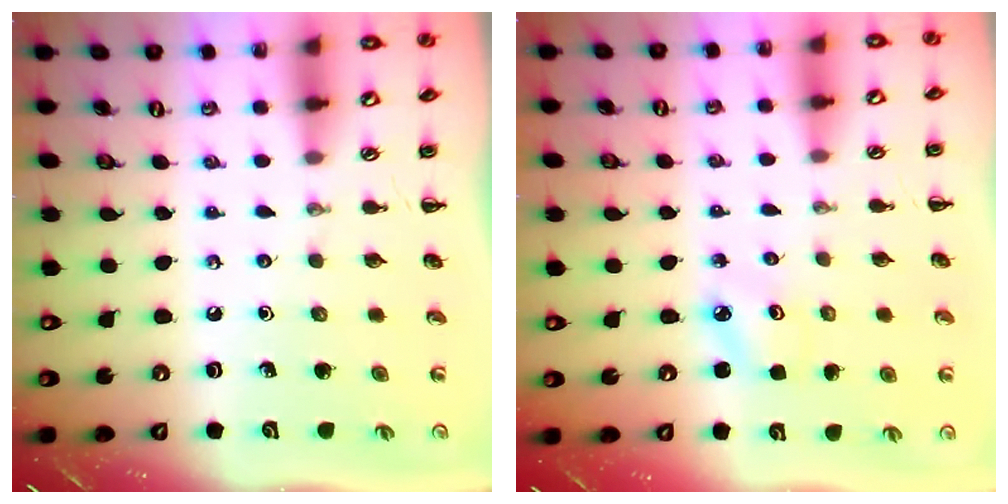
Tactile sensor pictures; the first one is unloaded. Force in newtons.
{"total": 2.3, "press": 2.2, "slide": 0.6}